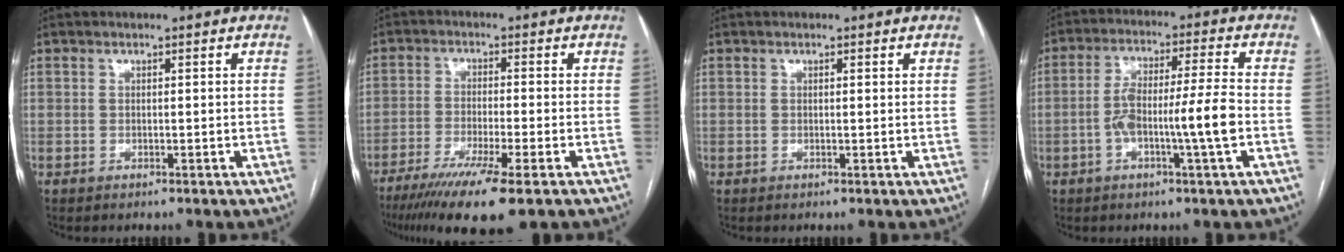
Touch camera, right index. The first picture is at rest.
{"total": 11.1, "force": [-7.1, 0.3, 8.5], "torque": [-0.136, -0.028, -0.115]}
{"total": 0.5, "force": [0.4, 0.1, 0.4], "torque": [-0.005, 0.002, 0.004]}
{"total": 9.4, "force": [-2.3, -0.1, 9.1], "torque": [-0.168, 0.011, -0.044]}